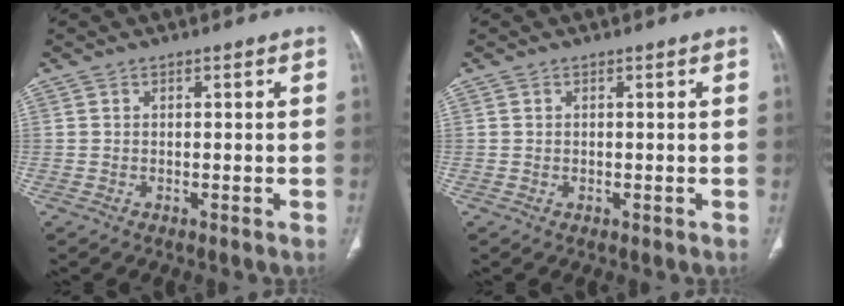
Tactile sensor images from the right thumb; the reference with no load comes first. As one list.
[{"total": 0.0}]